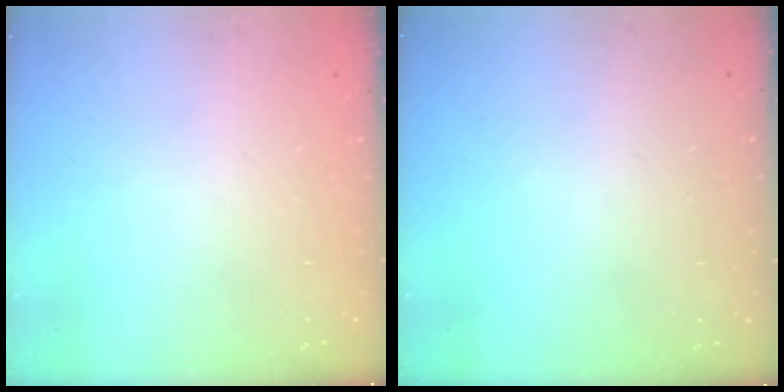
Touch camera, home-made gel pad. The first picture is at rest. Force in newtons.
{"total": 0.0}